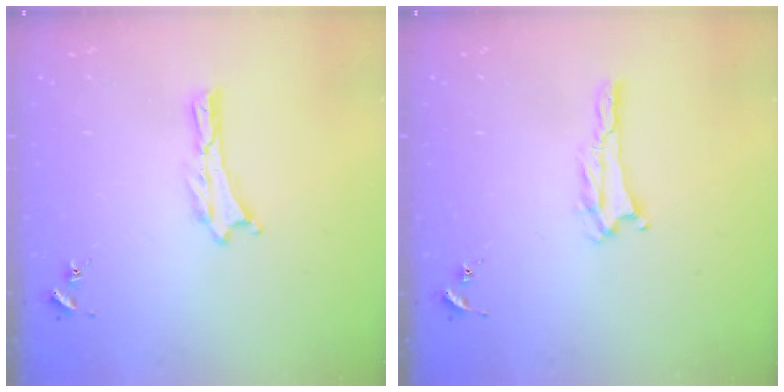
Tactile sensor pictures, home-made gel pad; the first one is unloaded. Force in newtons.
{"total": 1.4, "press": 1.4, "slide": 0.2}